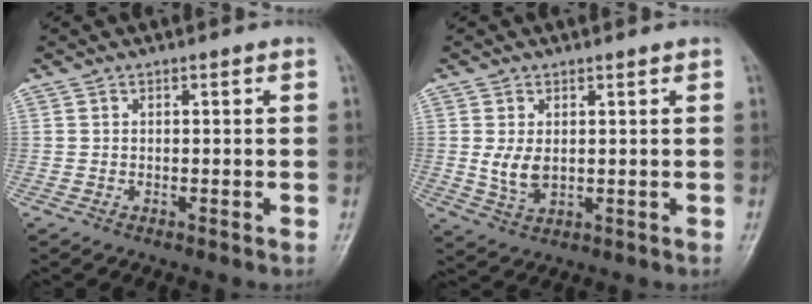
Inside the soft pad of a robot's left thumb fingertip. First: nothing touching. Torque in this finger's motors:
{"motor_torque": [-0.11, 0.32, 0.62, -0.04, 0.04]}